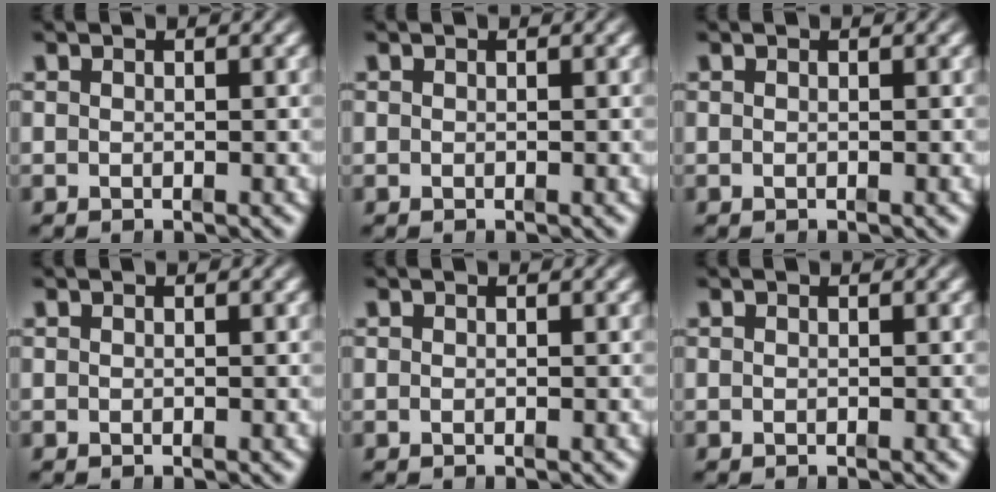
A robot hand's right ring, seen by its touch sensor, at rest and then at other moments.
{"total": 0.0}
{"total": 0.0}
{"total": 0.0}
{"total": 0.0}
{"total": 0.0}